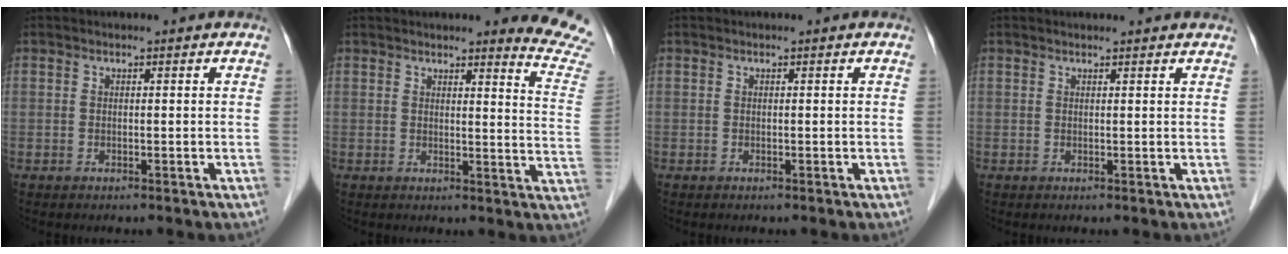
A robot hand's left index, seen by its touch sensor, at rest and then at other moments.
{"total": 9.3, "force": [9.2, -1.1, 1.2], "torque": [-0.006, -0.097, 0.077]}
{"total": 0.0}
{"total": 4.1, "force": [4.0, 0.4, 1.0], "torque": [-0.016, 0.015, 0.040]}